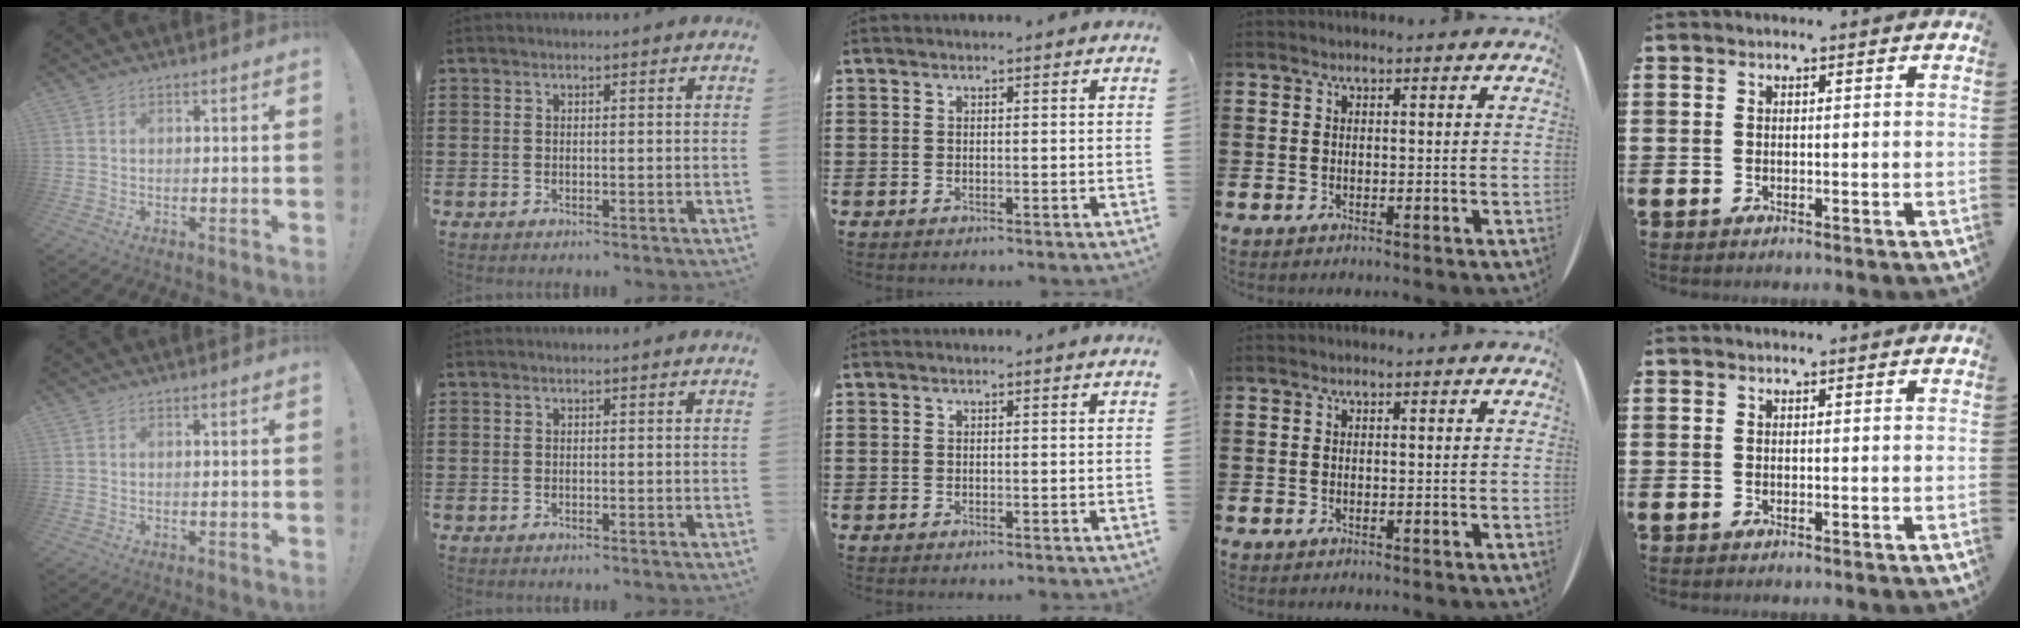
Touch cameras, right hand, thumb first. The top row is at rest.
{}